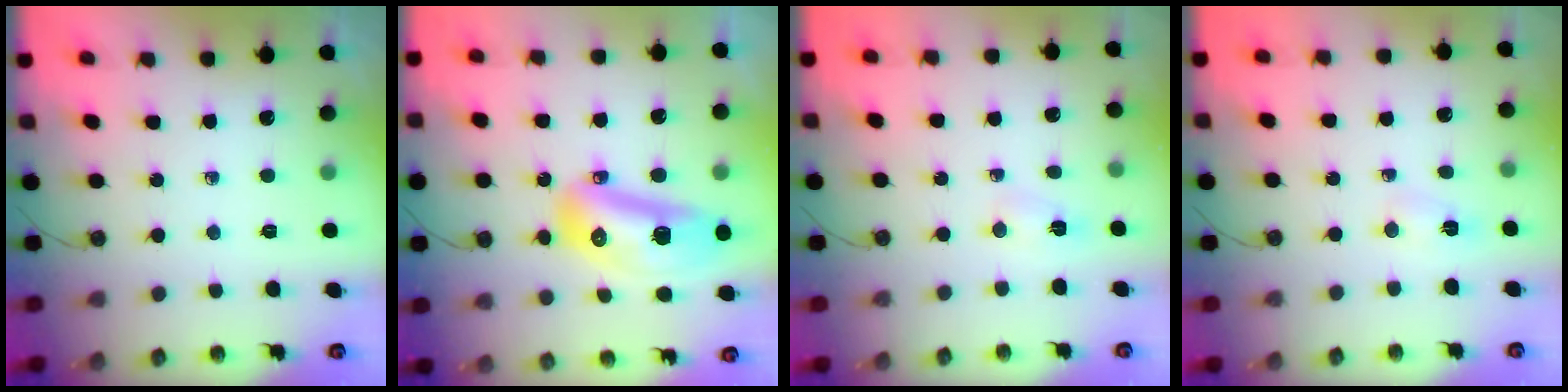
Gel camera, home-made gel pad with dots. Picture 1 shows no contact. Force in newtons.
{"total": 15.9, "press": 15.8, "slide": 2.0}
{"total": 2.3, "press": 2.3, "slide": 0.3}
{"total": 2.3, "press": 2.3, "slide": 0.3}